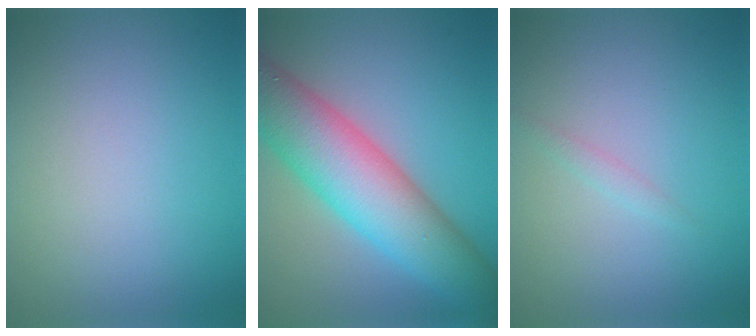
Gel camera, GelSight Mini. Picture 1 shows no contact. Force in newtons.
{"total": 10.0, "press": 10.0, "slide": 0.5}
{"total": 0.8, "press": 0.8, "slide": 0.0}